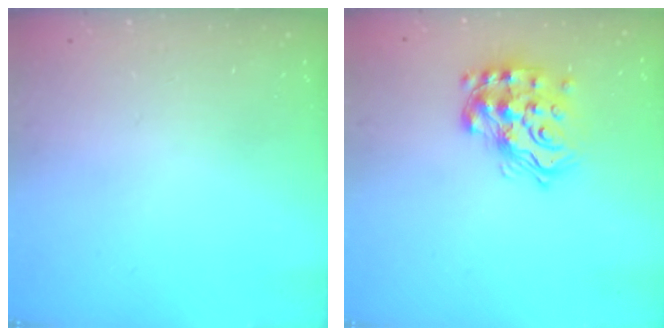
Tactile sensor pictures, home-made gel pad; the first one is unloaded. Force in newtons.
{"total": 17.0, "press": 17.0, "slide": 1.0}